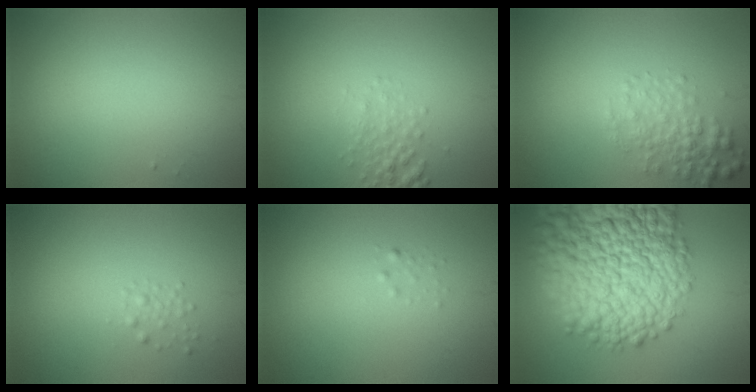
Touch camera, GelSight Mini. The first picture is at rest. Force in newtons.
{"total": 1.7, "press": 1.7, "slide": 0.1}
{"total": 2.9, "press": 2.9, "slide": 0.1}
{"total": 0.9, "press": 0.9, "slide": 0.1}
{"total": 0.6, "press": 0.6, "slide": 0.0}
{"total": 16.3, "press": 16.3, "slide": 0.7}